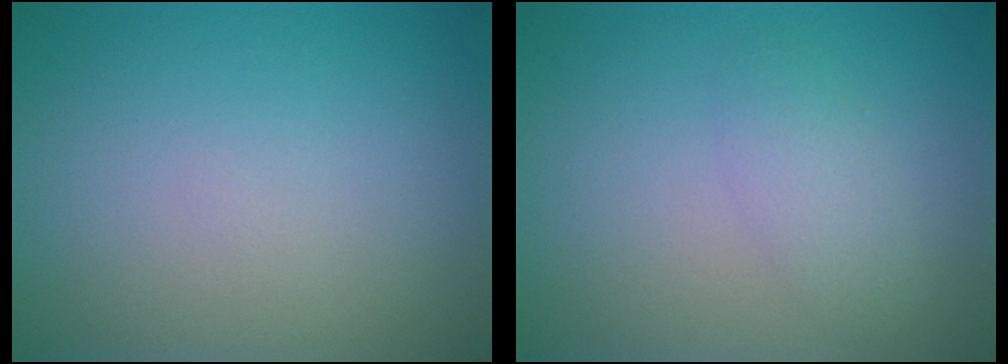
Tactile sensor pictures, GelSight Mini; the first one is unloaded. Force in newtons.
{"total": 2.0, "press": 2.0, "slide": 0.1}